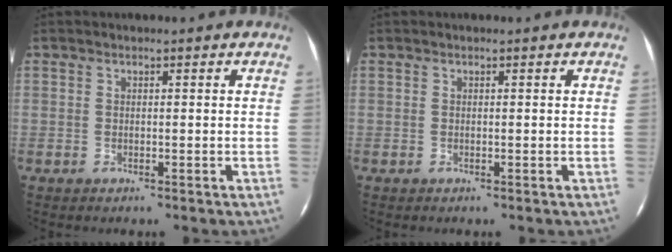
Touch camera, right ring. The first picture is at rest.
{"total": 0.0}